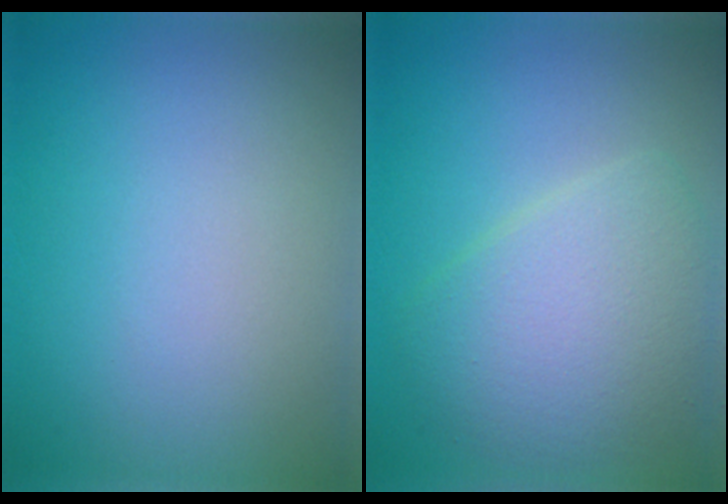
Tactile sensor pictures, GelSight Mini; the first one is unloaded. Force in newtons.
{"total": 5.8, "press": 5.8, "slide": 0.2}